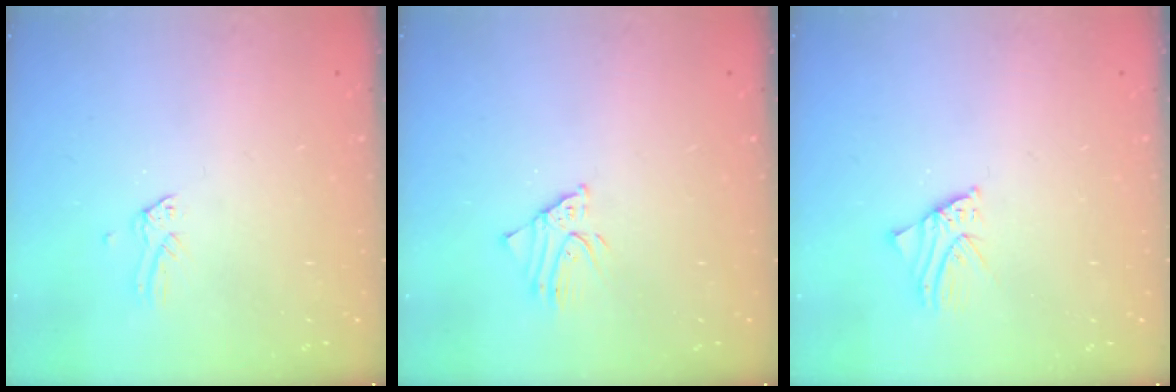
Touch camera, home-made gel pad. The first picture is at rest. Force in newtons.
{"total": 2.5, "press": 2.5, "slide": 0.2}
{"total": 1.7, "press": 1.7, "slide": 0.2}